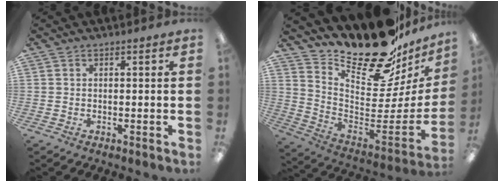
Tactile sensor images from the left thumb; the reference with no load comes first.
{"total": 22.9, "force": [19.5, 7.3, 9.6], "torque": [-0.129, -0.163, 0.335]}